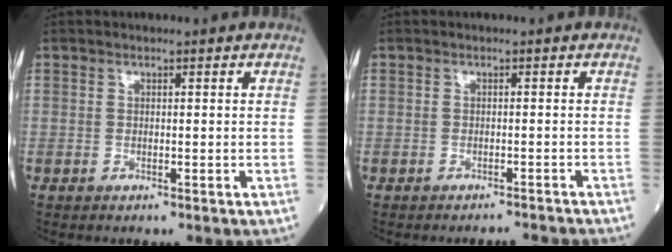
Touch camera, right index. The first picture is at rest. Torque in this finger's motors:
{"motor_torque": [-2.04, -0.10, -1.05, -0.20]}